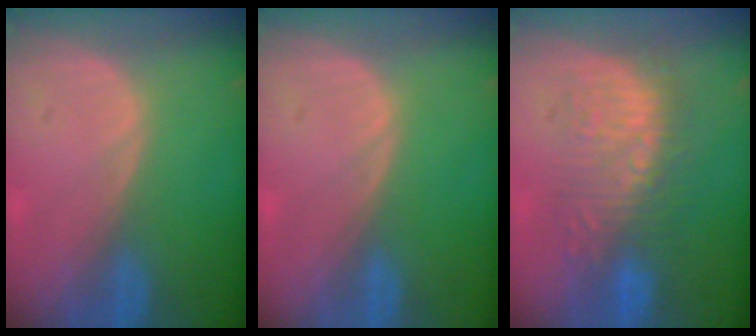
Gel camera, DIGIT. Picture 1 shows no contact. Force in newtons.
{"total": 0.0}
{"total": 8.6, "press": 8.5, "slide": 1.5}